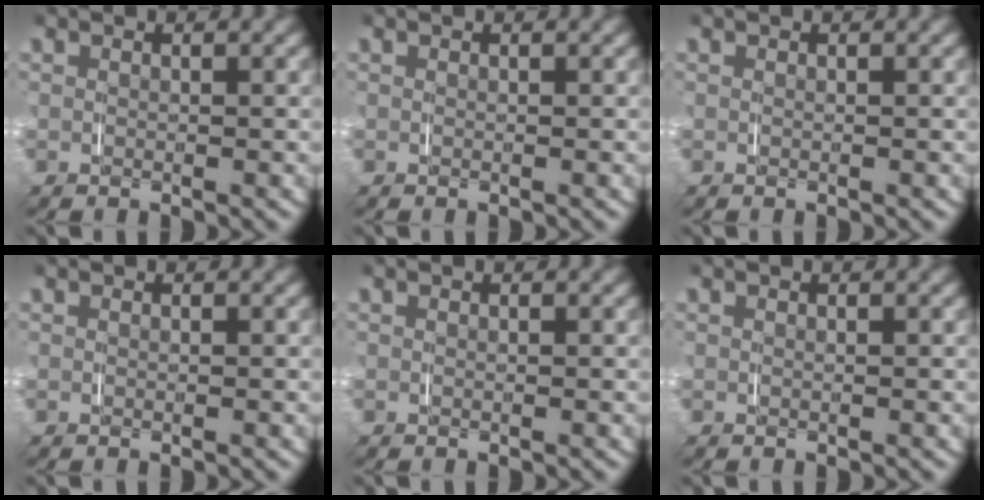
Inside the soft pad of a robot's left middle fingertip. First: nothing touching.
{"total": 0.0}
{"total": 0.0}
{"total": 0.0}
{"total": 0.0}
{"total": 0.0}